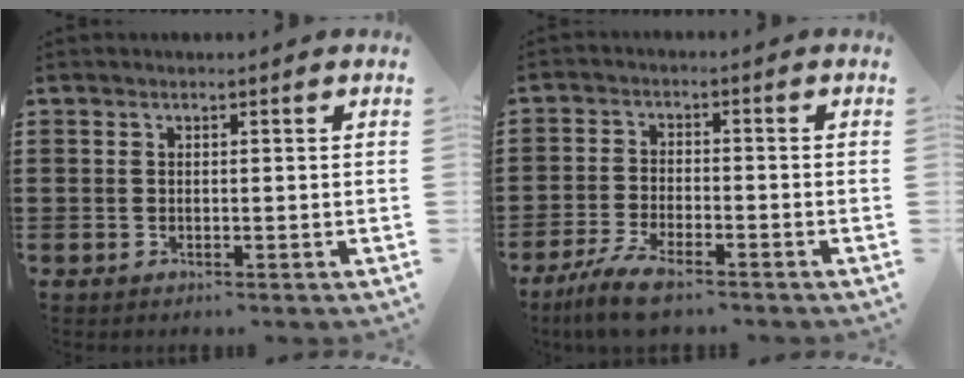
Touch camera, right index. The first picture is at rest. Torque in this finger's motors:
{"motor_torque": [1.12, -0.73, 0.12, 0.07]}